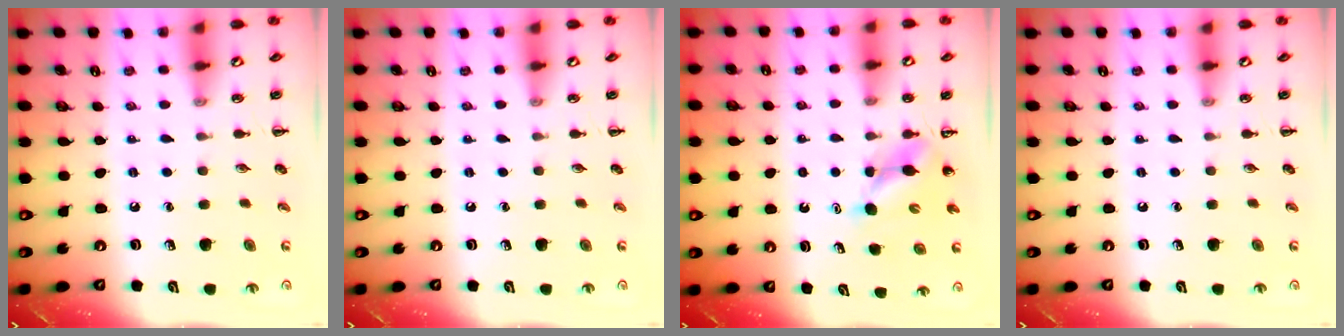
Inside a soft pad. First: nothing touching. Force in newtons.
{"total": 0.0}
{"total": 4.5, "press": 4.4, "slide": 0.6}
{"total": 0.0}